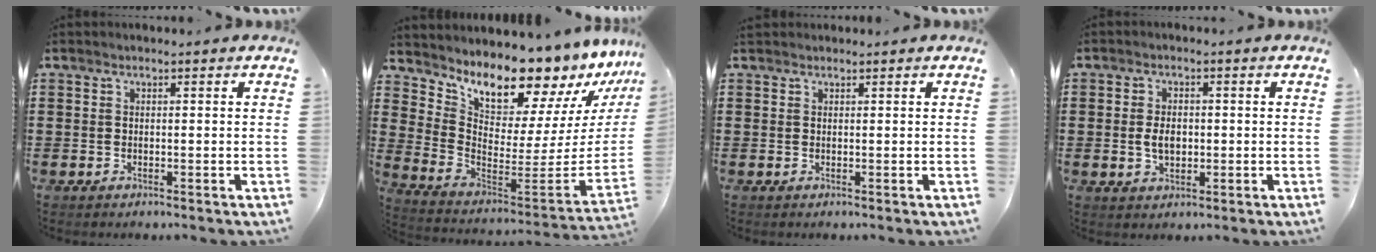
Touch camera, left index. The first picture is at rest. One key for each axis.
{"total": 10.9, "fx": 10.4, "fy": 1.9, "fz": 2.5, "tx": -0.066, "ty": -0.106, "tz": 0.176}
{"total": 0.7, "fx": 0.6, "fy": 0.3, "fz": 0.1, "tx": -0.003, "ty": 0.003, "tz": 0.012}
{"total": 3.6, "fx": 0.0, "fy": 2.2, "fz": 2.9, "tx": -0.057, "ty": 0.001, "tz": -0.005}